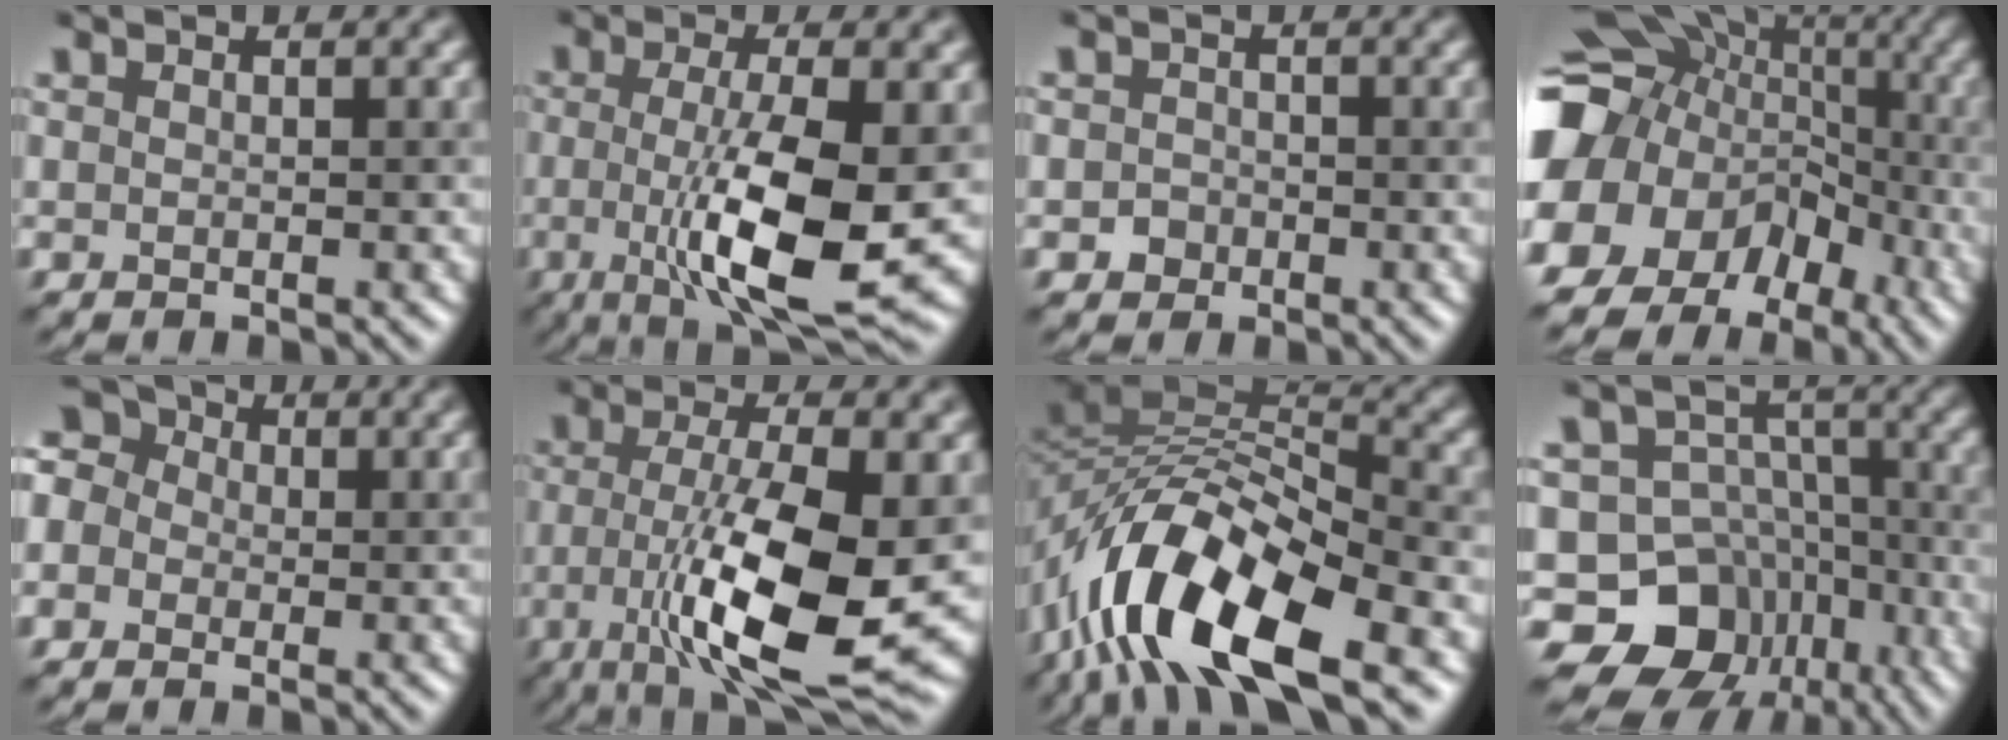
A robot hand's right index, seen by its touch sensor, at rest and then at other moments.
{"total": 9.4, "force": [-1.5, 2.4, 8.9], "torque": [-0.151, -0.012, -0.020]}
{"total": 1.3, "force": [-0.4, 1.2, 0.0], "torque": [0.013, 0.009, -0.008]}
{"total": 17.9, "force": [-5.6, 15.7, 6.7], "torque": [-0.142, -0.010, -0.110]}
{"total": 5.9, "force": [0.7, 5.1, 2.9], "torque": [-0.056, 0.040, -0.030]}
{"total": 11.9, "force": [-3.3, 3.8, 10.8], "torque": [-0.190, -0.011, -0.052]}
{"total": 13.6, "force": [-6.9, 5.5, 10.3], "torque": [-0.181, 0.013, -0.131]}
{"total": 11.4, "force": [-6.5, 8.8, 3.3], "torque": [-0.047, 0.023, -0.105]}